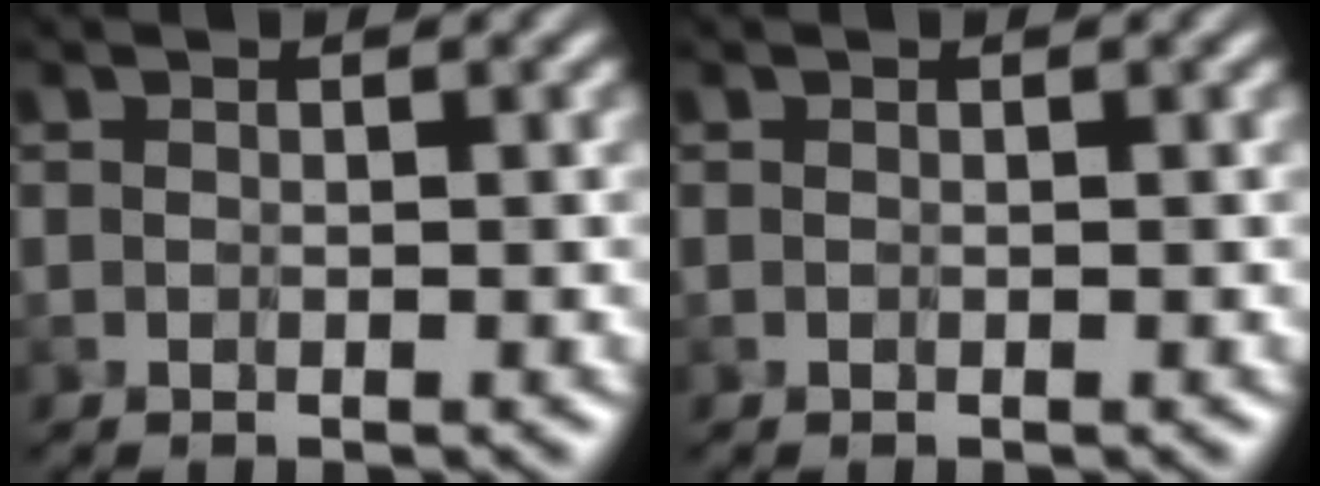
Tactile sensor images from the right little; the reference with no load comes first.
{"total": 0.0}